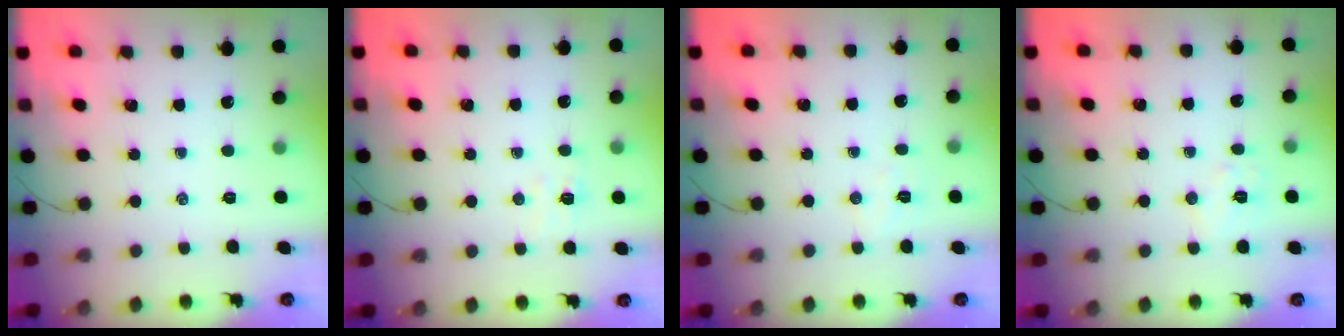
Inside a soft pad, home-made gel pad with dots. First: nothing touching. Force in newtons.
{"total": 5.0, "press": 4.9, "slide": 1.0}
{"total": 4.5, "press": 4.4, "slide": 1.0}
{"total": 6.1, "press": 6.1, "slide": 0.8}